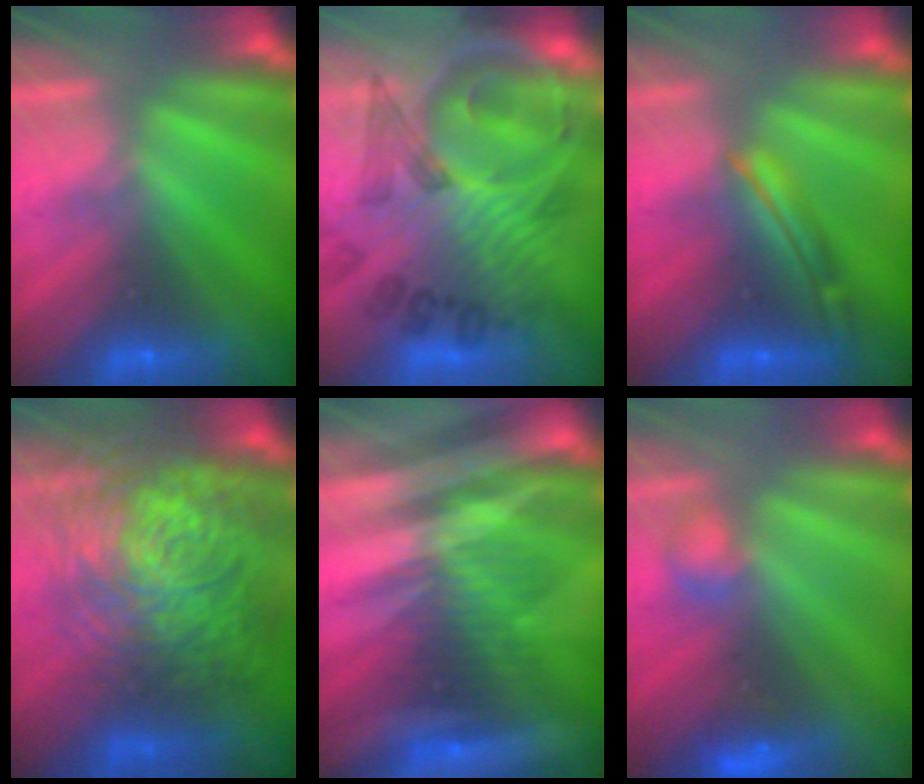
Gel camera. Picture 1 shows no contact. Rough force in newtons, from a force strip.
{"total": 6.0}
{"total": 8.0}
{"total": 11.0}
{"total": 3.0}
{"total": 2.8}